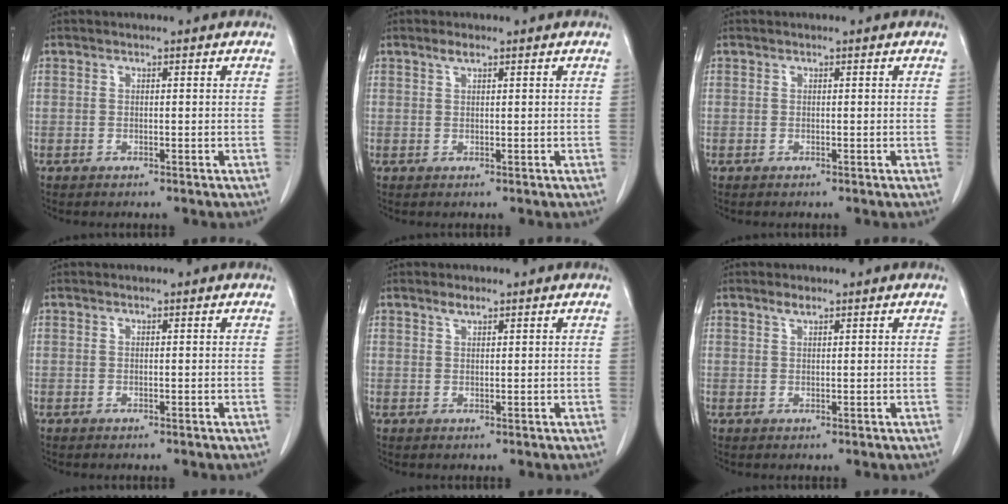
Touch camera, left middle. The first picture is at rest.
{"total": 1.2, "force": [0.9, 0.2, 0.8], "torque": [-0.019, 0.002, 0.018]}
{"total": 0.0}
{"total": 0.0}
{"total": 1.3, "force": [1.0, 0.3, 0.7], "torque": [-0.018, 0.000, 0.021]}
{"total": 1.2, "force": [0.9, 0.2, 0.7], "torque": [-0.018, 0.001, 0.019]}